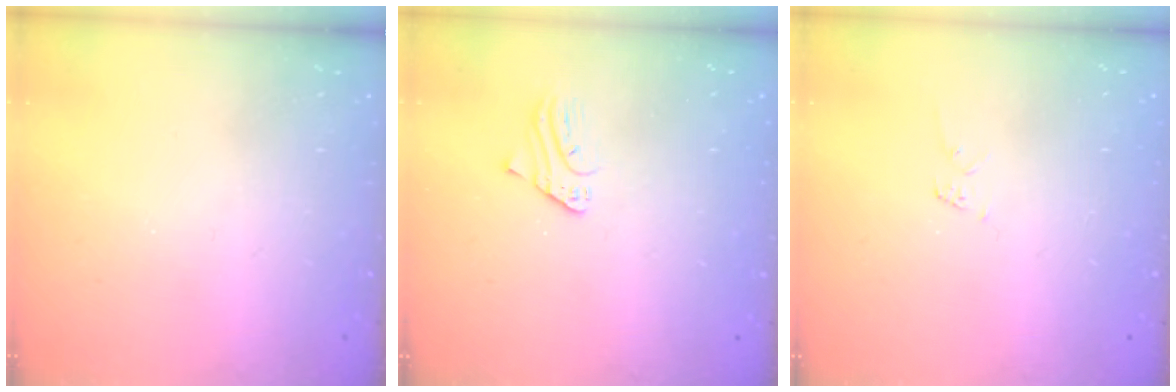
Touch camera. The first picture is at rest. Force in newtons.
{"total": 1.7, "press": 1.7, "slide": 0.3}
{"total": 3.5, "press": 3.5, "slide": 0.0}